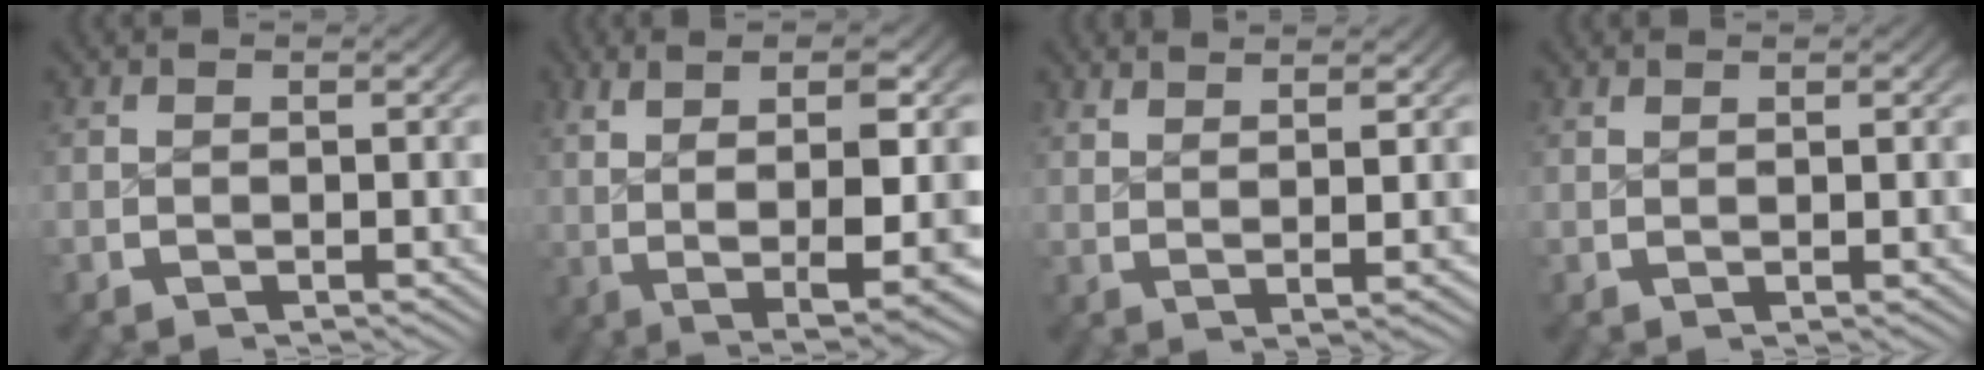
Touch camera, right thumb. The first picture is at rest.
{"total": 13.6, "force": [0.4, 6.1, 12.1], "torque": [-0.190, -0.017, 0.023]}
{"total": 3.4, "force": [2.3, 0.2, 2.4], "torque": [-0.032, 0.001, 0.045]}
{"total": 0.9, "force": [0.7, -0.3, 0.5], "torque": [-0.008, 0.000, 0.015]}